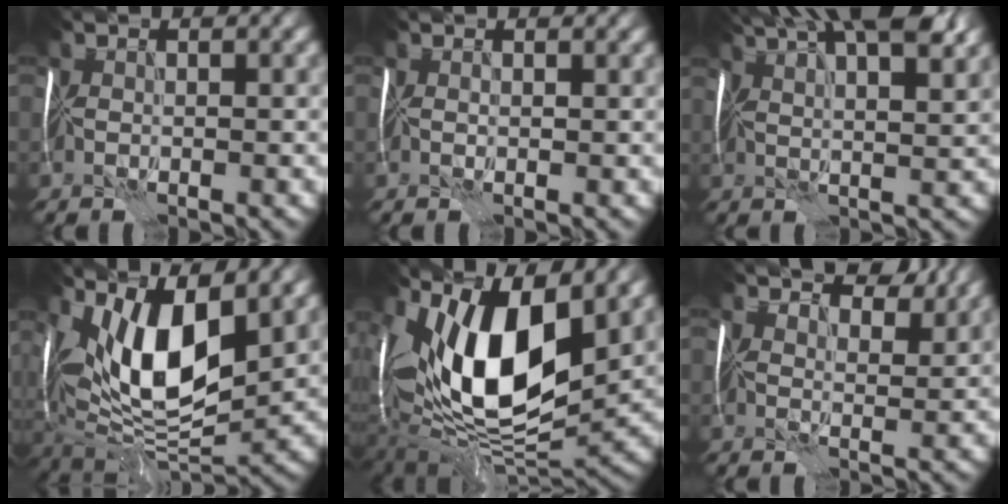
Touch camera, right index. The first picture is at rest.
{"total": 1.1, "force": [0.6, 0.7, 0.7], "torque": [-0.010, 0.000, 0.000]}
{"total": 12.9, "force": [7.8, 4.3, 9.3], "torque": [-0.130, 0.039, 0.086]}
{"total": 11.9, "force": [3.3, 5.4, 10.1], "torque": [-0.161, -0.003, 0.053]}
{"total": 14.5, "force": [3.7, 7.1, 12.0], "torque": [-0.205, -0.004, 0.057]}
{"total": 6.4, "force": [5.1, 2.5, 3.0], "torque": [-0.042, -0.001, 0.062]}